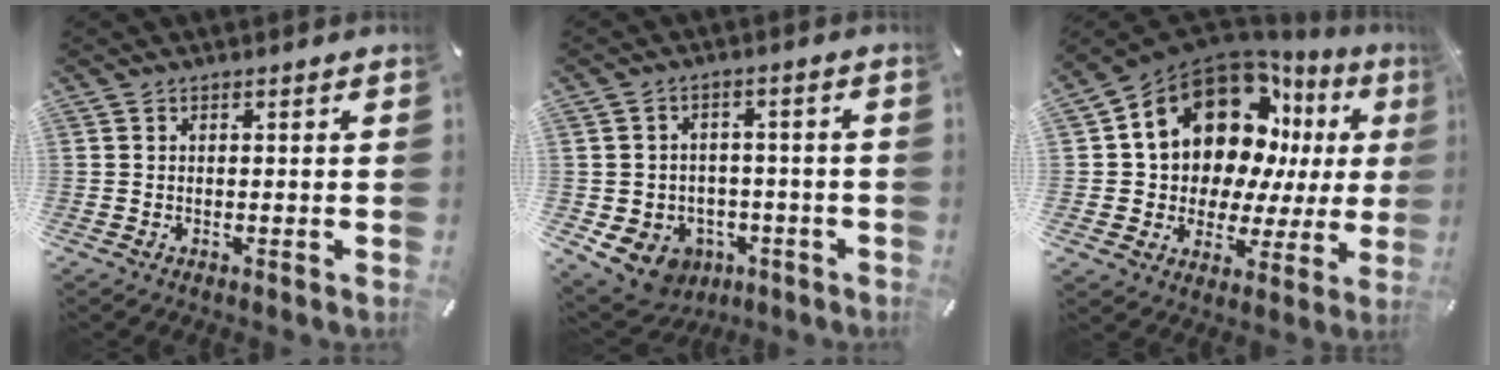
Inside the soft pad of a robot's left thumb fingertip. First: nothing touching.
{"total": 9.2, "force": [-4.1, 7.6, 3.0], "torque": [-0.066, 0.028, -0.068]}
{"total": 20.0, "force": [9.5, 13.0, 12.0], "torque": [-0.191, -0.076, 0.166]}